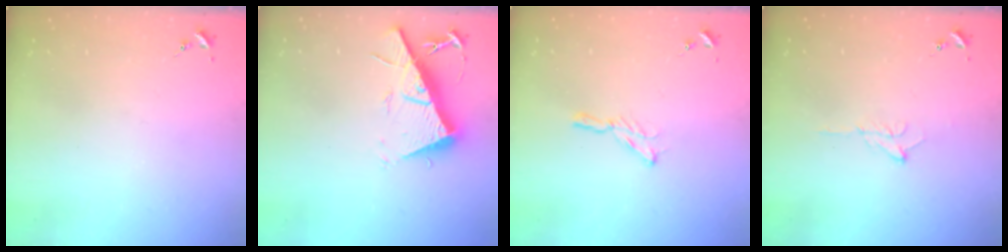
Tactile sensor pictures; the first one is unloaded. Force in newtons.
{"total": 14.6, "press": 14.6, "slide": 0.4}
{"total": 5.3, "press": 5.3, "slide": 0.5}
{"total": 6.5, "press": 6.5, "slide": 0.8}